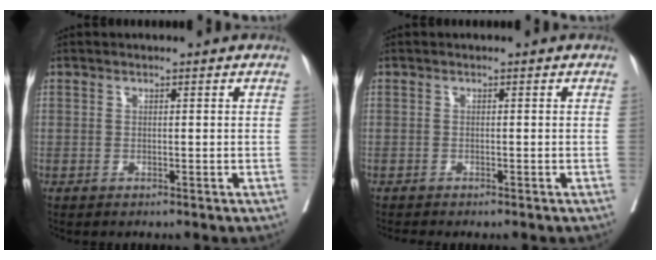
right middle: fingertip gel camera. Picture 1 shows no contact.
{"total": 1.2, "force": [-1.1, 0.0, 0.4], "torque": [-0.005, -0.002, -0.017]}